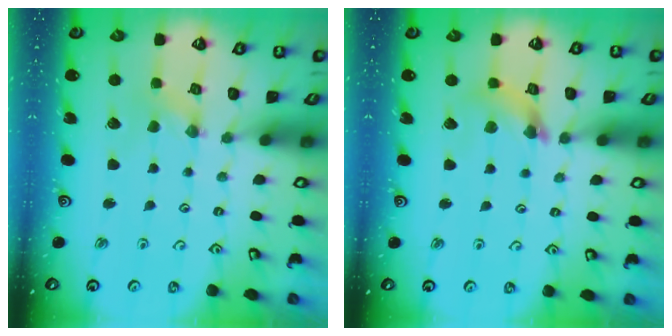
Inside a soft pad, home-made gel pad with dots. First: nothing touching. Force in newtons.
{"total": 6.9, "press": 6.8, "slide": 0.8}